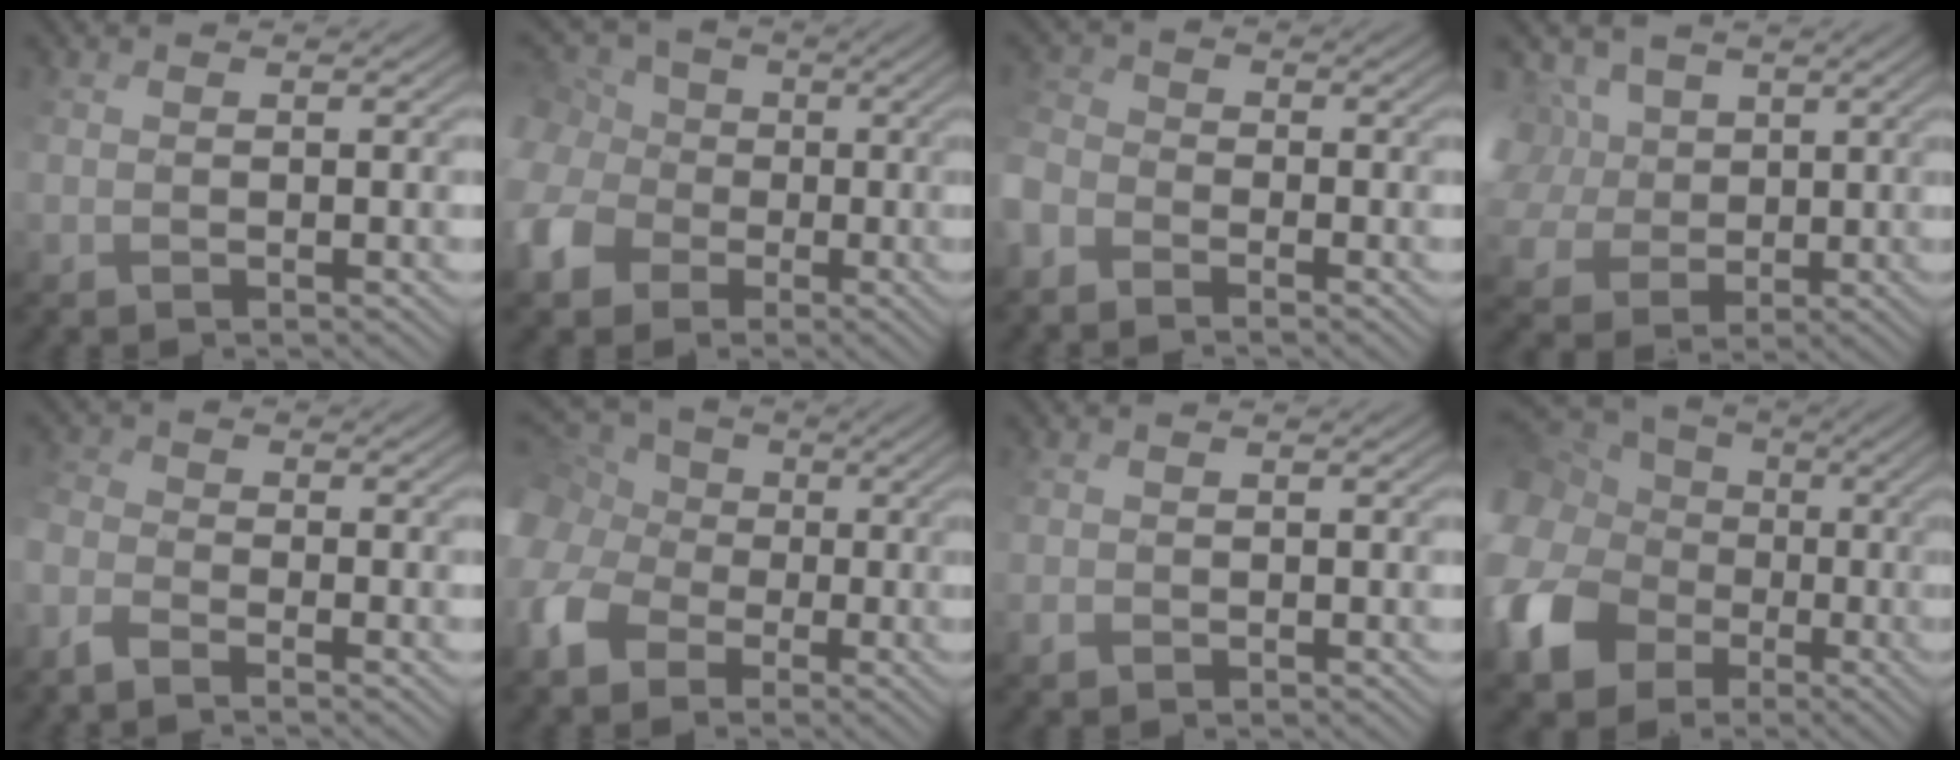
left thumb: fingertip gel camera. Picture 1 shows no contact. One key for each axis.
{"total": 9.6, "fx": -0.2, "fy": 8.5, "fz": 4.5, "tx": -0.161, "ty": 0.005, "tz": -0.006}
{"total": 4.8, "fx": -3.3, "fy": 2.7, "fz": 2.2, "tx": -0.070, "ty": -0.009, "tz": -0.060}
{"total": 11.3, "fx": 4.7, "fy": 8.7, "fz": 5.5, "tx": -0.159, "ty": 0.036, "tz": 0.073}
{"total": 3.9, "fx": -2.8, "fy": 1.3, "fz": 2.4, "tx": -0.071, "ty": -0.007, "tz": -0.061}
{"total": 11.9, "fx": -1.6, "fy": 9.8, "fz": 6.7, "tx": -0.218, "ty": -0.020, "tz": -0.031}
{"total": 0.6, "fx": 0.2, "fy": 0.6, "fz": -0.2, "tx": 0.003, "ty": 0.006, "tz": -0.004}
{"total": 16.5, "fx": -0.9, "fy": 13.9, "fz": 8.9, "tx": -0.264, "ty": -0.031, "tz": -0.013}